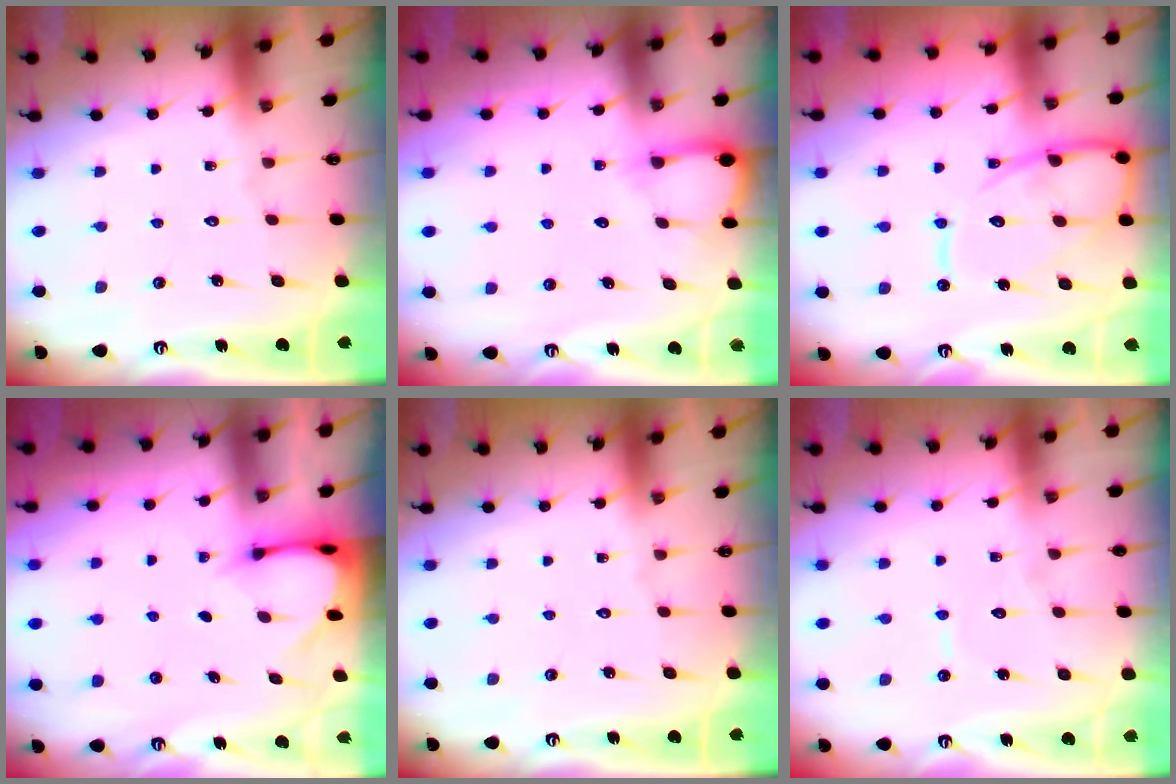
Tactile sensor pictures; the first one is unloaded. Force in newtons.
{"total": 5.5, "press": 5.5, "slide": 0.4}
{"total": 13.6, "press": 13.6, "slide": 1.5}
{"total": 3.0, "press": 3.0, "slide": 0.2}
{"total": 0.0}
{"total": 4.9, "press": 4.9, "slide": 0.3}